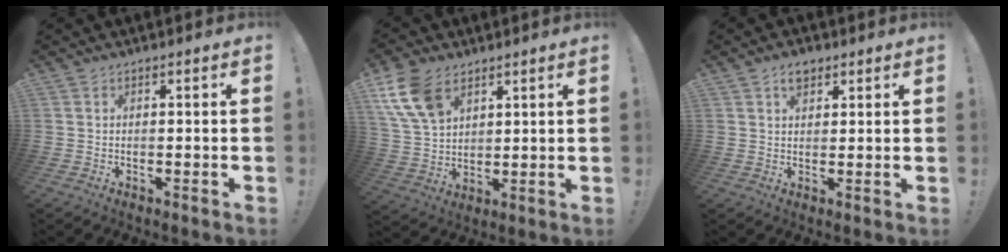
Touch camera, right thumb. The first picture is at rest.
{"total": 13.0, "force": [7.2, 8.3, 7.0], "torque": [-0.140, -0.028, 0.141]}
{"total": 4.0, "force": [2.4, 2.5, 1.8], "torque": [-0.018, -0.008, 0.042]}